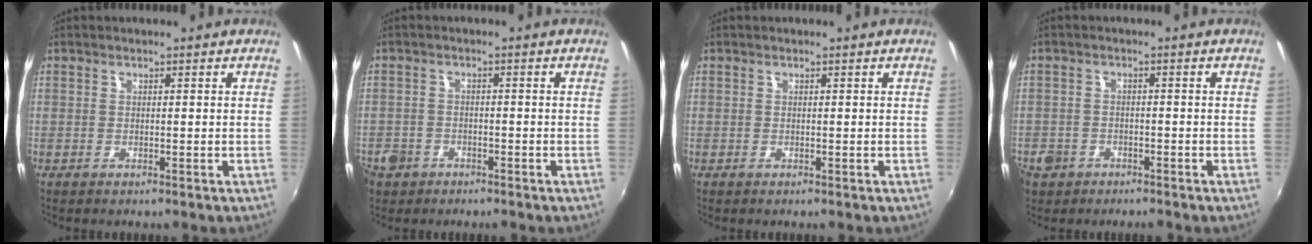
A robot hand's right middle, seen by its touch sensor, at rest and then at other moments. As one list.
[{"total": 5.7, "force": [-3.2, 4.4, 1.6], "torque": [-0.055, 0.002, -0.055]}, {"total": 0.0}, {"total": 4.7, "force": [-2.8, 3.5, 1.3], "torque": [-0.045, -0.002, -0.048]}]